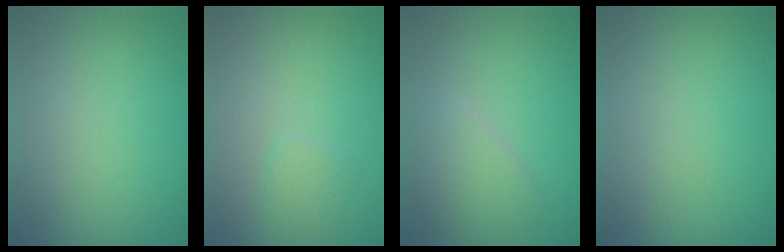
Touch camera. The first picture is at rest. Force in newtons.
{"total": 1.1, "press": 1.1, "slide": 0.1}
{"total": 2.5, "press": 2.5, "slide": 0.1}
{"total": 0.0}